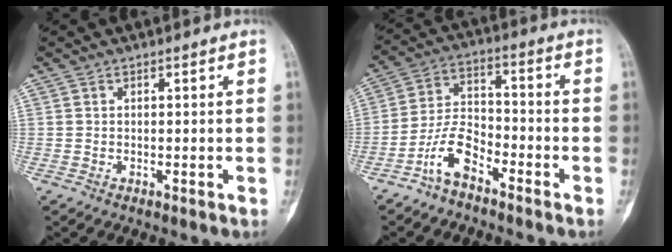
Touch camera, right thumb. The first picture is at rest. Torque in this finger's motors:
{"motor_torque": [-0.18, 0.22, 0.92, -0.65, 0.04]}